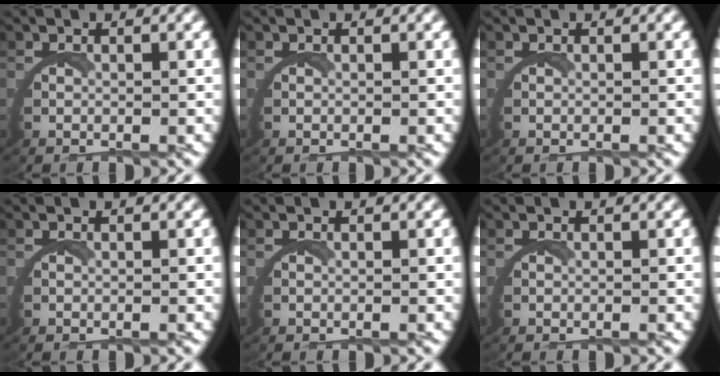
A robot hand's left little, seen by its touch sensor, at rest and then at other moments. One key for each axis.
{"total": 0.0}
{"total": 0.0}
{"total": 0.0}
{"total": 0.0}
{"total": 0.0}